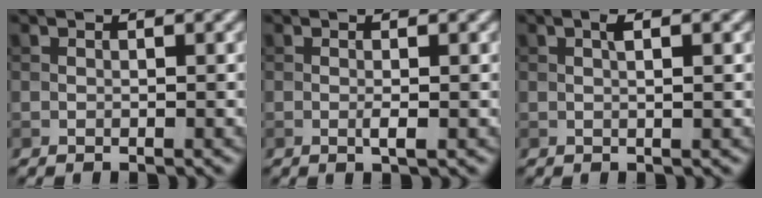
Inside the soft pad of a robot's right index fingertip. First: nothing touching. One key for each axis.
{"total": 1.3, "fx": -0.2, "fy": 0.2, "fz": 1.3, "tx": -0.025, "ty": -0.002, "tz": -0.005}
{"total": 1.5, "fx": 0.4, "fy": 0.2, "fz": 1.5, "tx": -0.026, "ty": 0.003, "tz": 0.006}